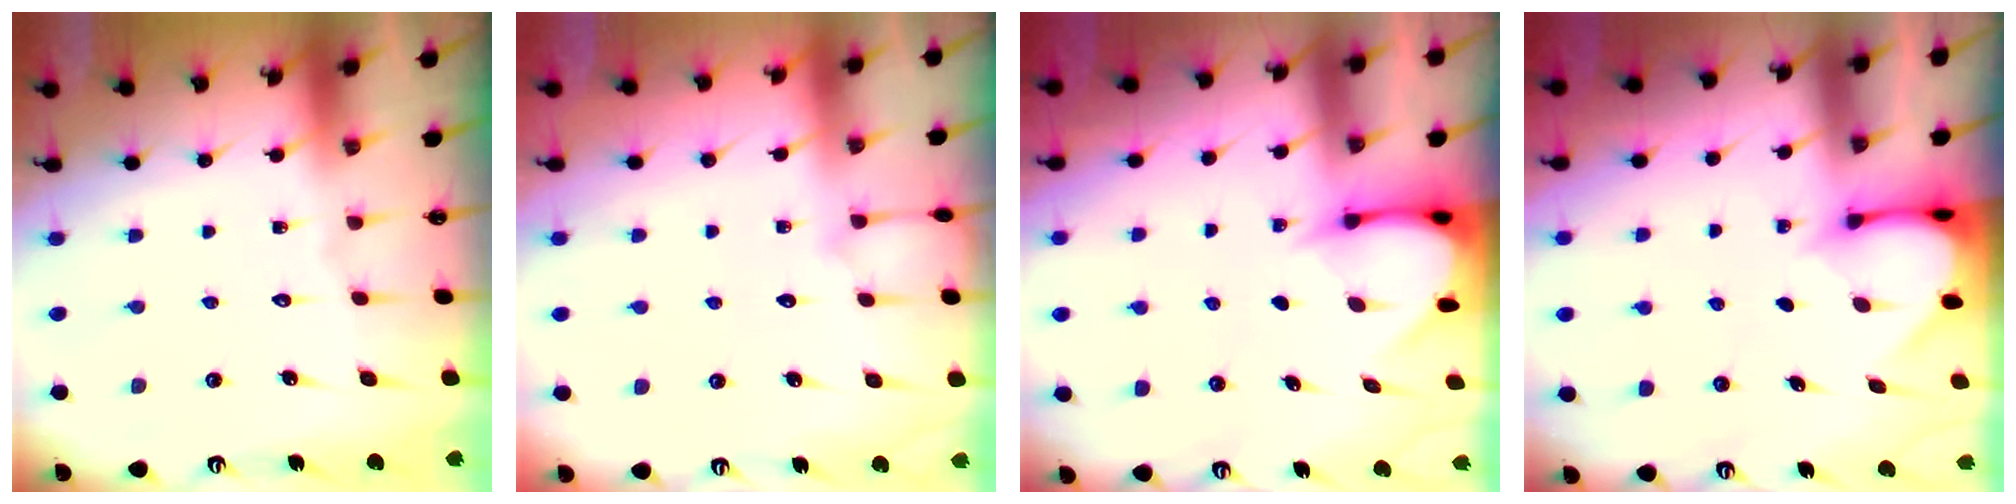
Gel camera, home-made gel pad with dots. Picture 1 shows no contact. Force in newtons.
{"total": 3.7, "press": 3.7, "slide": 0.5}
{"total": 3.5, "press": 3.5, "slide": 0.3}
{"total": 2.9, "press": 2.9, "slide": 0.3}